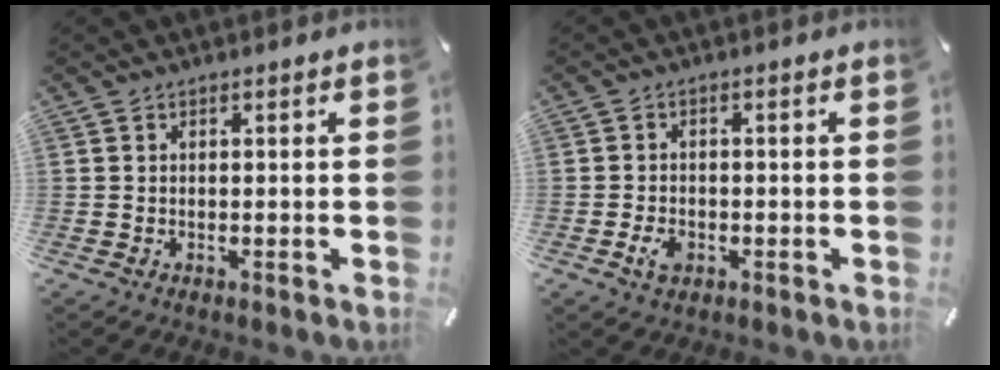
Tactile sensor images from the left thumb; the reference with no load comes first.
{"total": 3.2, "force": [-1.4, 2.2, 1.8], "torque": [-0.044, 0.002, -0.028]}